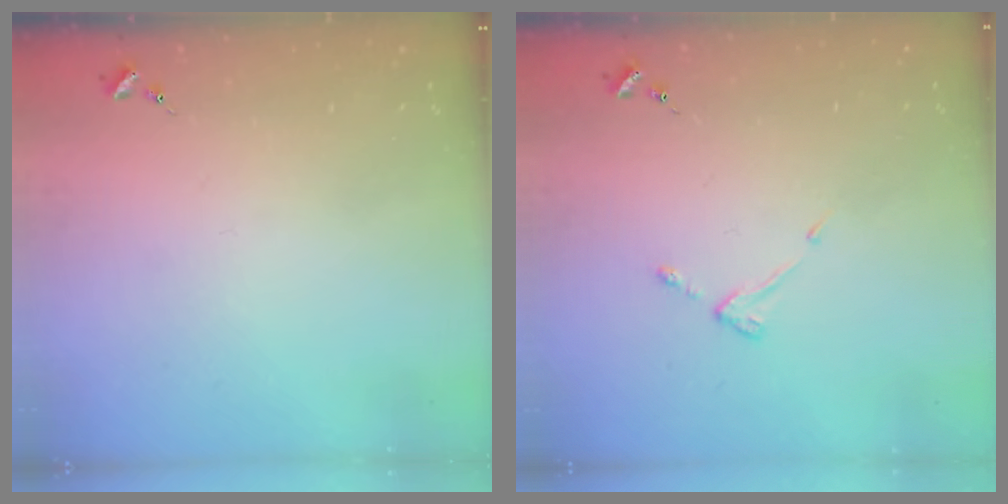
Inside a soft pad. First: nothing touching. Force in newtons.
{"total": 3.3, "press": 3.2, "slide": 0.4}